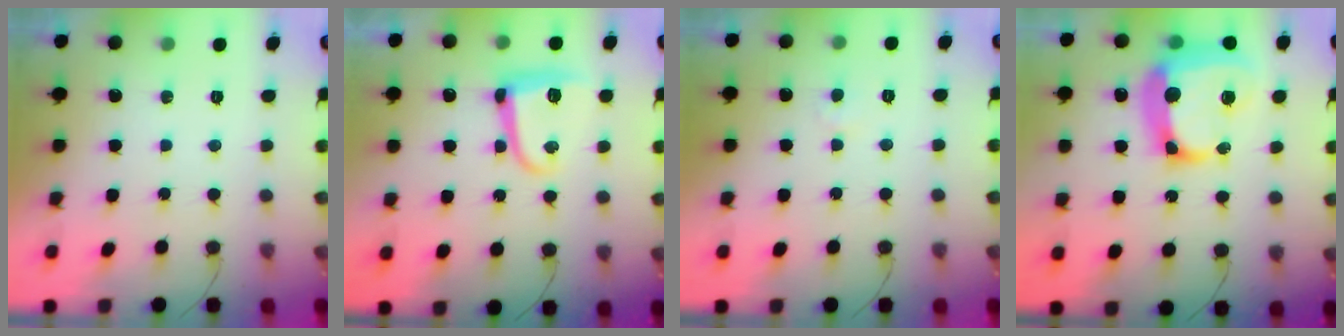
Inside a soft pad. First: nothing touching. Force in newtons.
{"total": 10.1, "press": 10.1, "slide": 0.4}
{"total": 2.3, "press": 2.3, "slide": 0.1}
{"total": 18.5, "press": 18.2, "slide": 3.1}